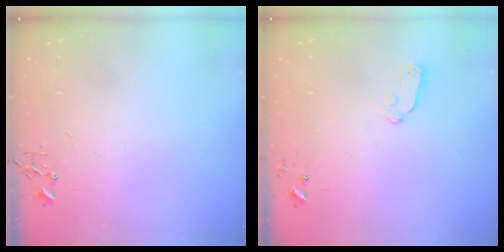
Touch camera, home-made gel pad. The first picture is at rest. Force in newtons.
{"total": 6.0, "press": 6.0, "slide": 0.5}